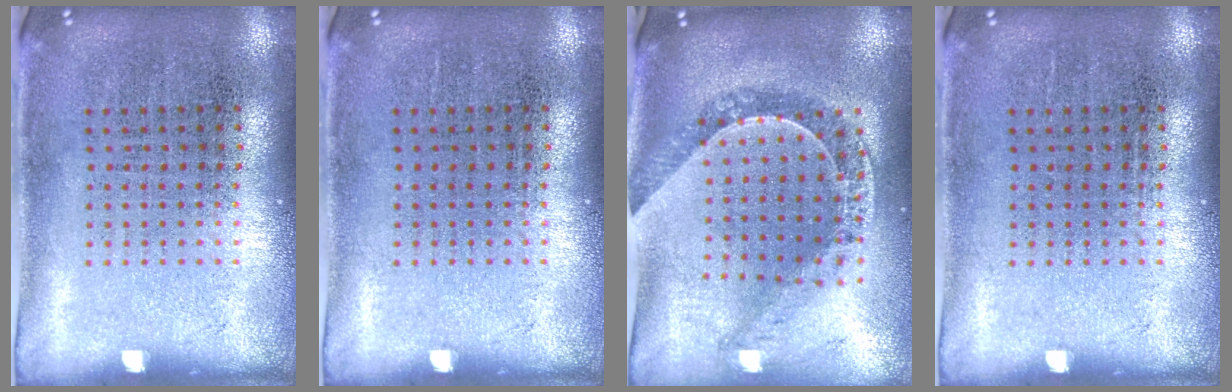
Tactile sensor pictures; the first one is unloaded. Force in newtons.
{"total": 0.0}
{"total": 1.1, "press": 1.1, "slide": 0.2}
{"total": 0.0}